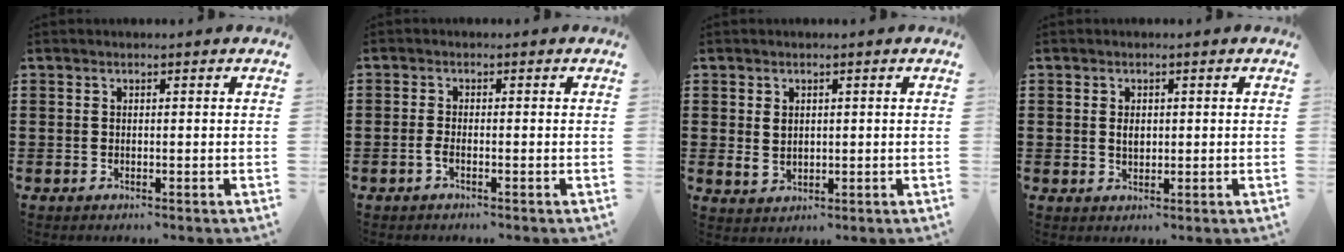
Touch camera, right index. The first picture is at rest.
{"total": 1.4, "force": [-0.7, 0.2, 1.2], "torque": [-0.031, -0.005, -0.015]}
{"total": 2.3, "force": [0.8, 1.7, 1.3], "torque": [-0.029, 0.007, 0.016]}
{"total": 1.9, "force": [0.3, 1.3, 1.4], "torque": [-0.029, 0.007, 0.004]}